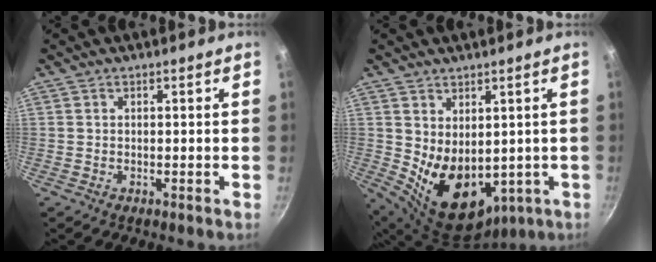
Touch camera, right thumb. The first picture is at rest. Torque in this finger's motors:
{"motor_torque": [-0.25, 1.44, 0.78, 0.95, 0.18]}